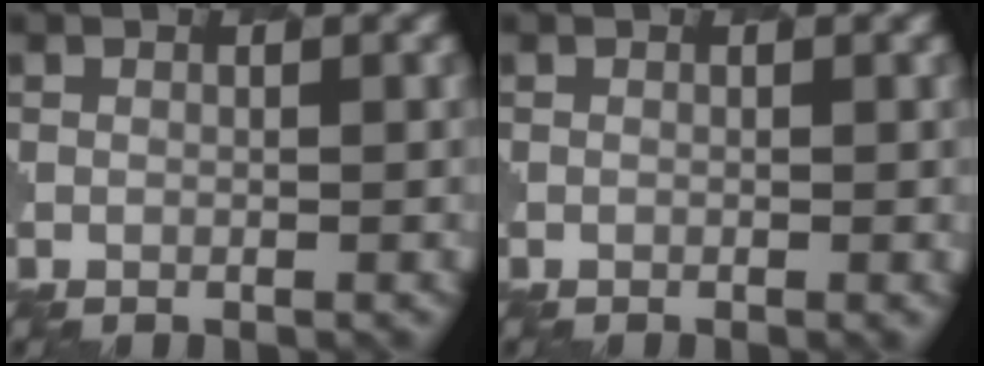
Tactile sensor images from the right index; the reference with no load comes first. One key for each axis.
{"total": 0.8, "fx": -0.1, "fy": 0.3, "fz": 0.7, "tx": -0.004, "ty": -0.001, "tz": 0.004}